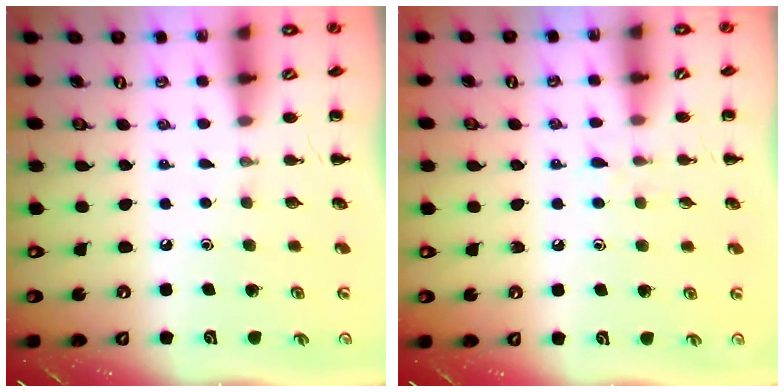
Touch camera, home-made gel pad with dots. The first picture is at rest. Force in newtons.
{"total": 4.9, "press": 4.4, "slide": 1.9}